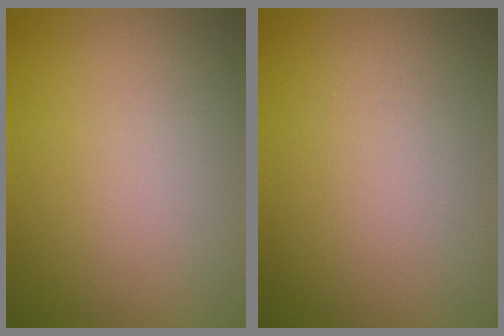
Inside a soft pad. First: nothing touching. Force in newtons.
{"total": 0.0}